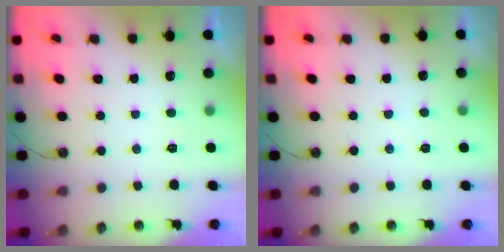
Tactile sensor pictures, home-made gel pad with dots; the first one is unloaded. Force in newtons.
{"total": 1.7, "press": 1.6, "slide": 0.4}